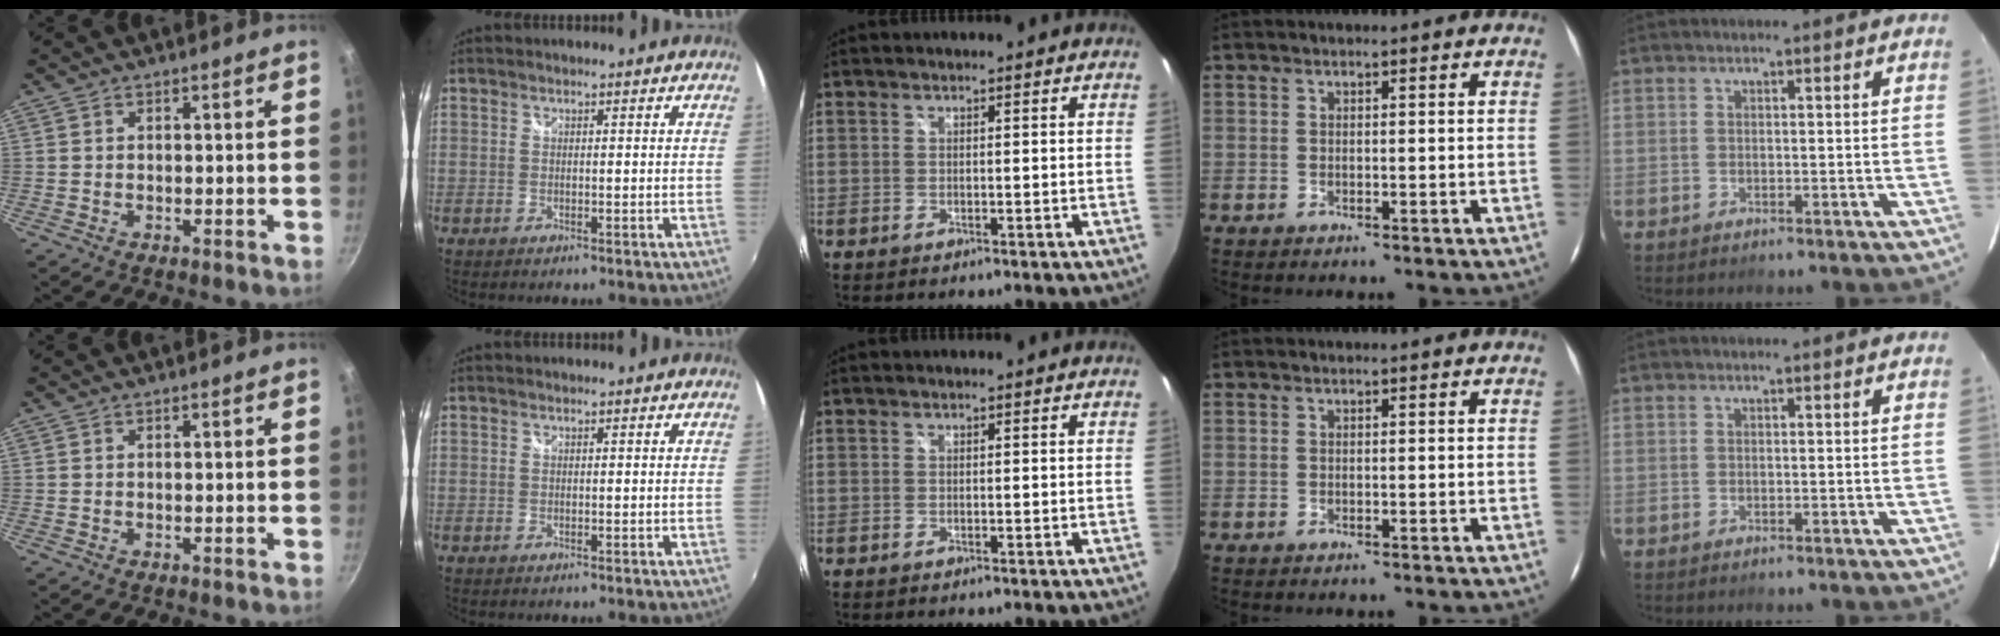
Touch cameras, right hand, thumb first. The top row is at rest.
{}